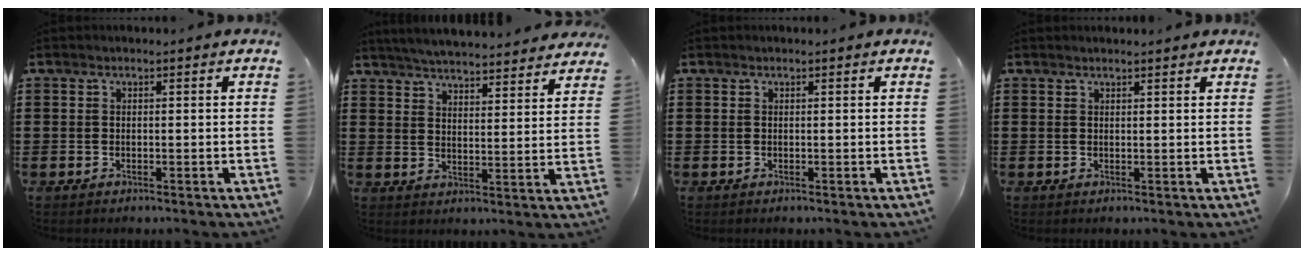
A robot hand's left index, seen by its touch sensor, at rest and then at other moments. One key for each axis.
{"total": 5.2, "fx": 5.1, "fy": -0.4, "fz": 0.7, "tx": -0.036, "ty": -0.032, "tz": 0.089}
{"total": 0.0}
{"total": 1.0, "fx": 0.9, "fy": 0.0, "fz": 0.3, "tx": -0.007, "ty": -0.001, "tz": 0.019}